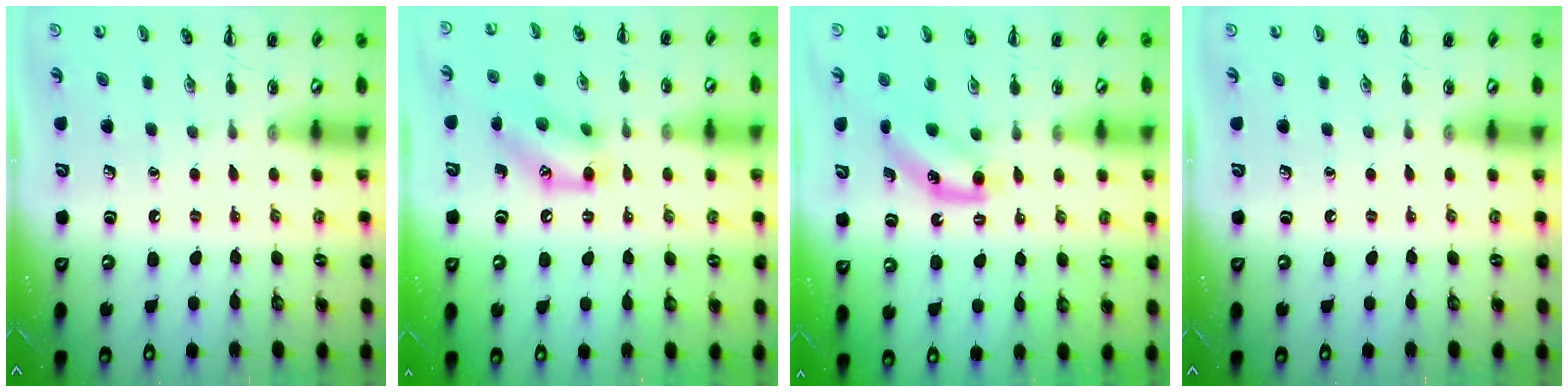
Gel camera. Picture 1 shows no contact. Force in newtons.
{"total": 13.1, "press": 12.9, "slide": 2.2}
{"total": 5.4, "press": 5.3, "slide": 1.2}
{"total": 0.0}